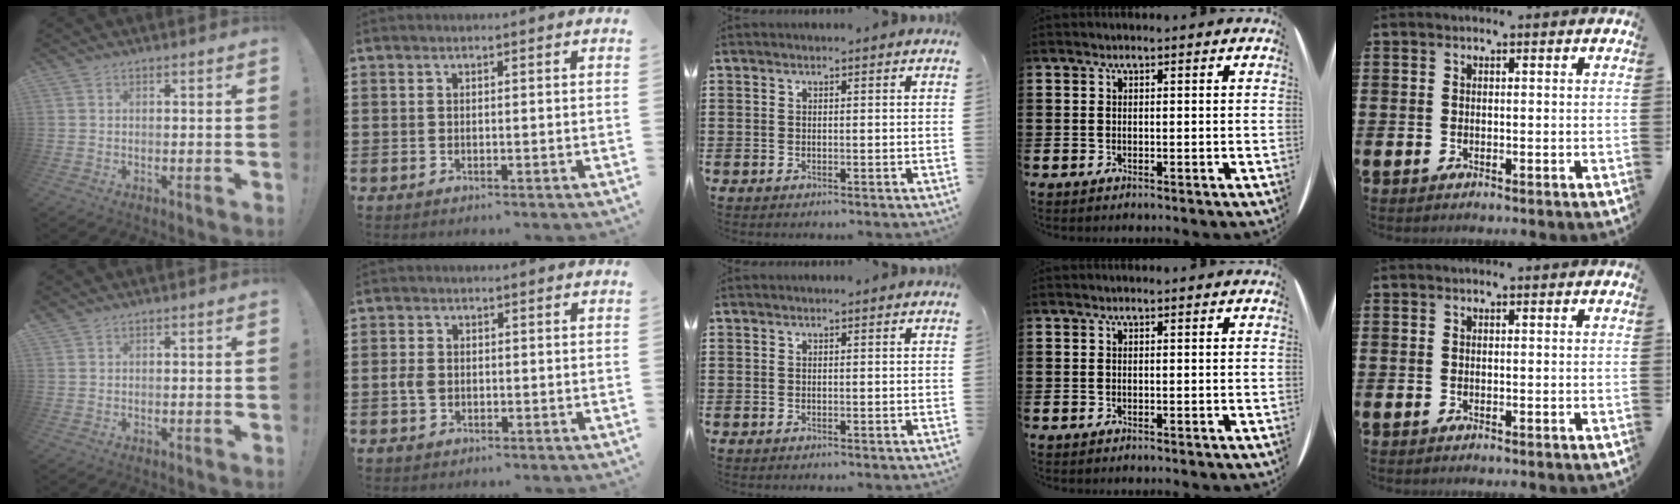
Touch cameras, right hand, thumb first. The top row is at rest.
{"thumb": {"total": 0.5, "force": [0.4, 0.1, 0.2], "torque": [0.000, -0.003, 0.008]}, "index": {"total": 2.3, "force": [-0.4, 1.6, 1.6], "torque": [-0.041, -0.003, -0.010]}}